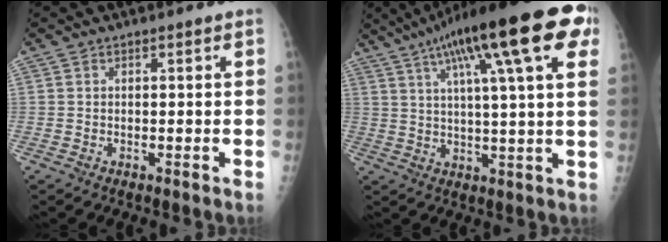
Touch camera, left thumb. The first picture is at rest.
{"total": 23.3, "force": [10.9, 4.9, 20.0], "torque": [-0.302, 0.011, 0.159]}